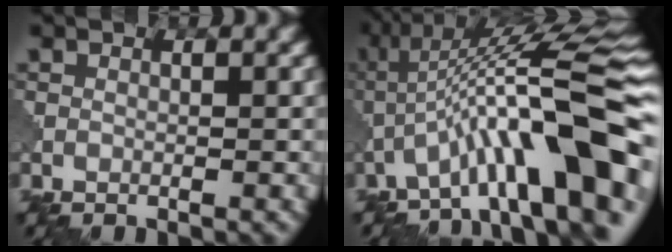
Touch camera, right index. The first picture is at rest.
{"total": 12.3, "force": [-4.1, 2.2, 11.3], "torque": [-0.172, 0.033, -0.052]}